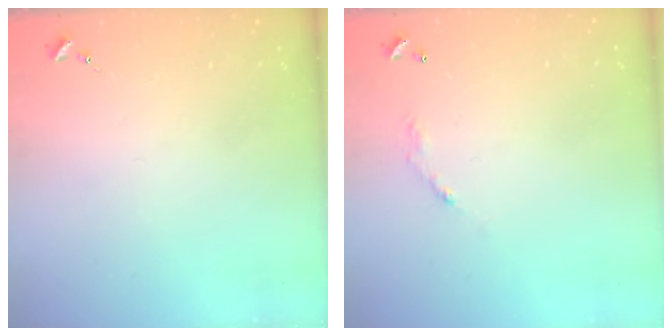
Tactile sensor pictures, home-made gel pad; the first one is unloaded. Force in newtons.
{"total": 5.7, "press": 5.7, "slide": 0.4}